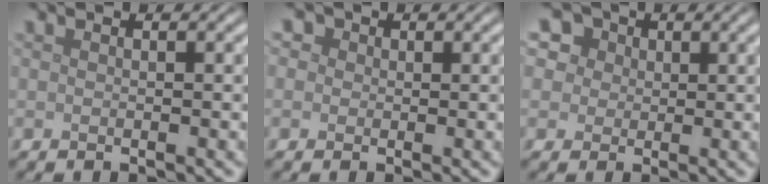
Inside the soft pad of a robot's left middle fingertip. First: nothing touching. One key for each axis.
{"total": 2.5, "fx": 1.1, "fy": 2.0, "fz": 1.0, "tx": -0.010, "ty": 0.014, "tz": -0.005}
{"total": 8.0, "fx": 4.1, "fy": 5.9, "fz": 3.4, "tx": -0.070, "ty": 0.026, "tz": 0.043}